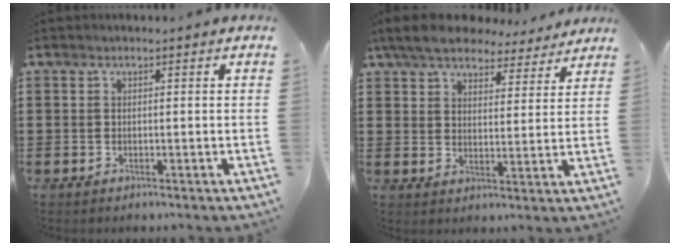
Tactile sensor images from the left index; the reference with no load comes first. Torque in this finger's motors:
{"motor_torque": [2.14, 0.00, 1.05, 0.21]}